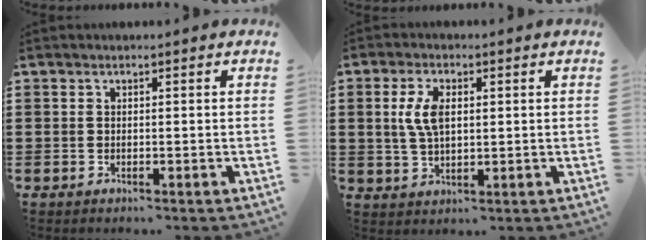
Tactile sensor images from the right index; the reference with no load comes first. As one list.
[{"total": 5.7, "force": [1.0, 2.9, 4.8], "torque": [-0.108, 0.009, 0.013]}]